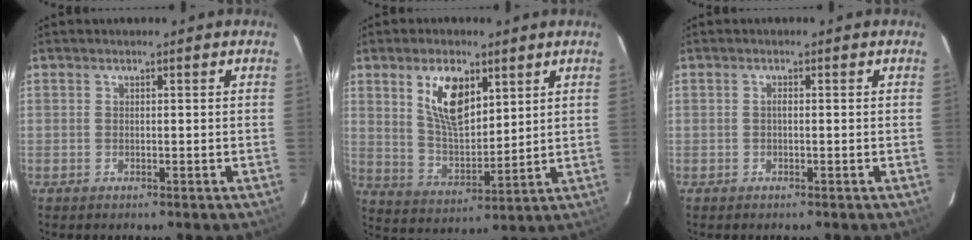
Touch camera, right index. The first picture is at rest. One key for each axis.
{"total": 10.4, "fx": 5.2, "fy": 4.4, "fz": 7.8, "tx": -0.144, "ty": 0.000, "tz": 0.111}
{"total": 0.6, "fx": -0.1, "fy": 0.3, "fz": 0.5, "tx": -0.010, "ty": 0.001, "tz": -0.003}